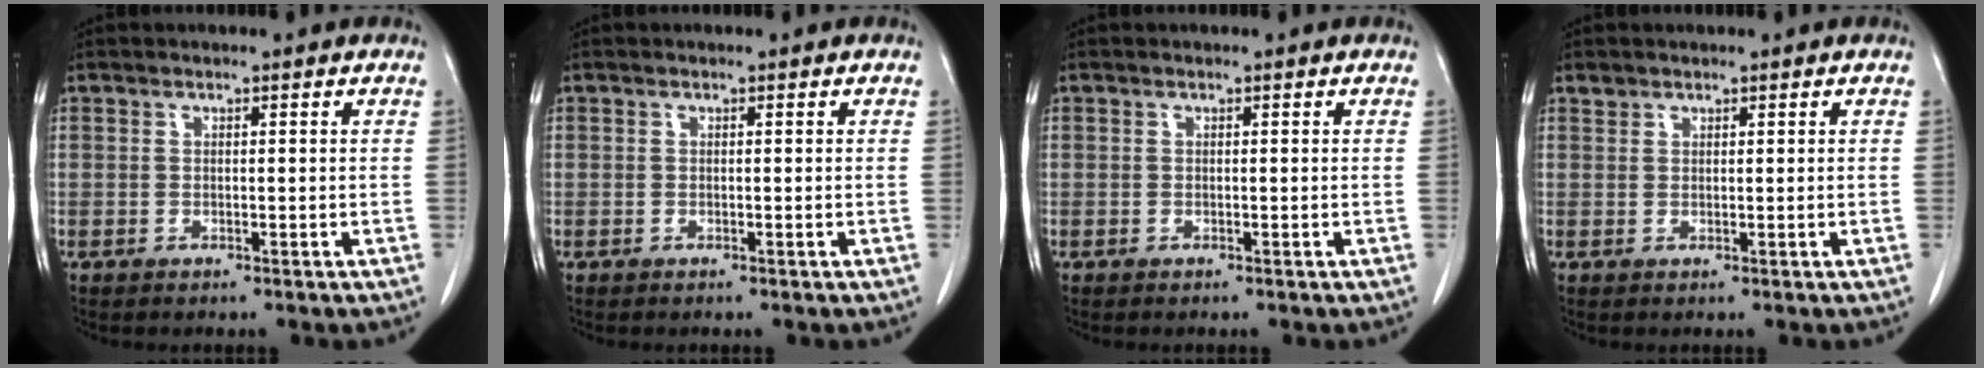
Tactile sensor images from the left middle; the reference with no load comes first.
{"total": 0.0}
{"total": 0.0}
{"total": 0.9, "force": [0.8, 0.5, 0.0], "torque": [0.004, 0.004, 0.013]}